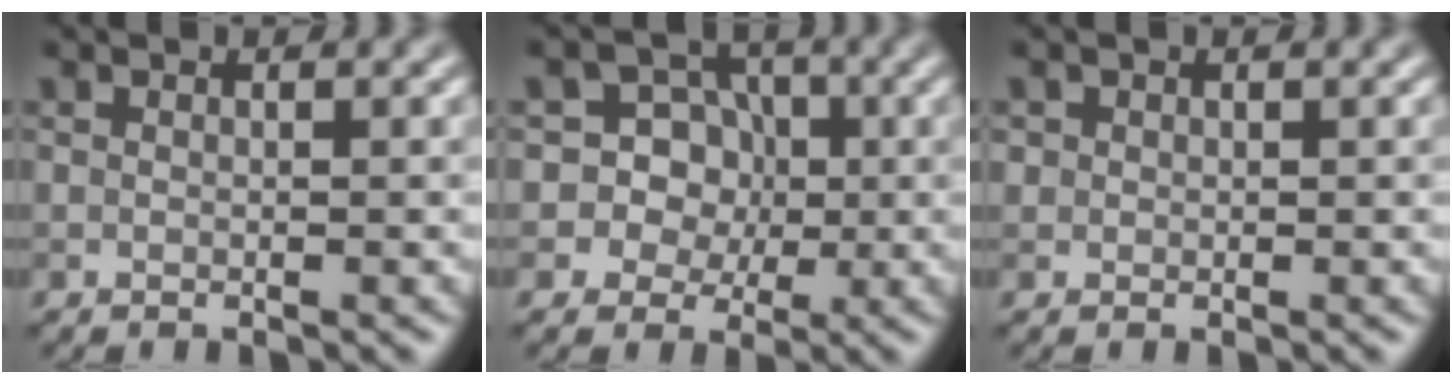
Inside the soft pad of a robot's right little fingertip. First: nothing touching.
{"total": 8.3, "force": [0.7, 7.9, 2.4], "torque": [-0.052, 0.047, 0.001]}
{"total": 0.7, "force": [0.2, 0.7, 0.0], "torque": [0.007, -0.002, 0.003]}